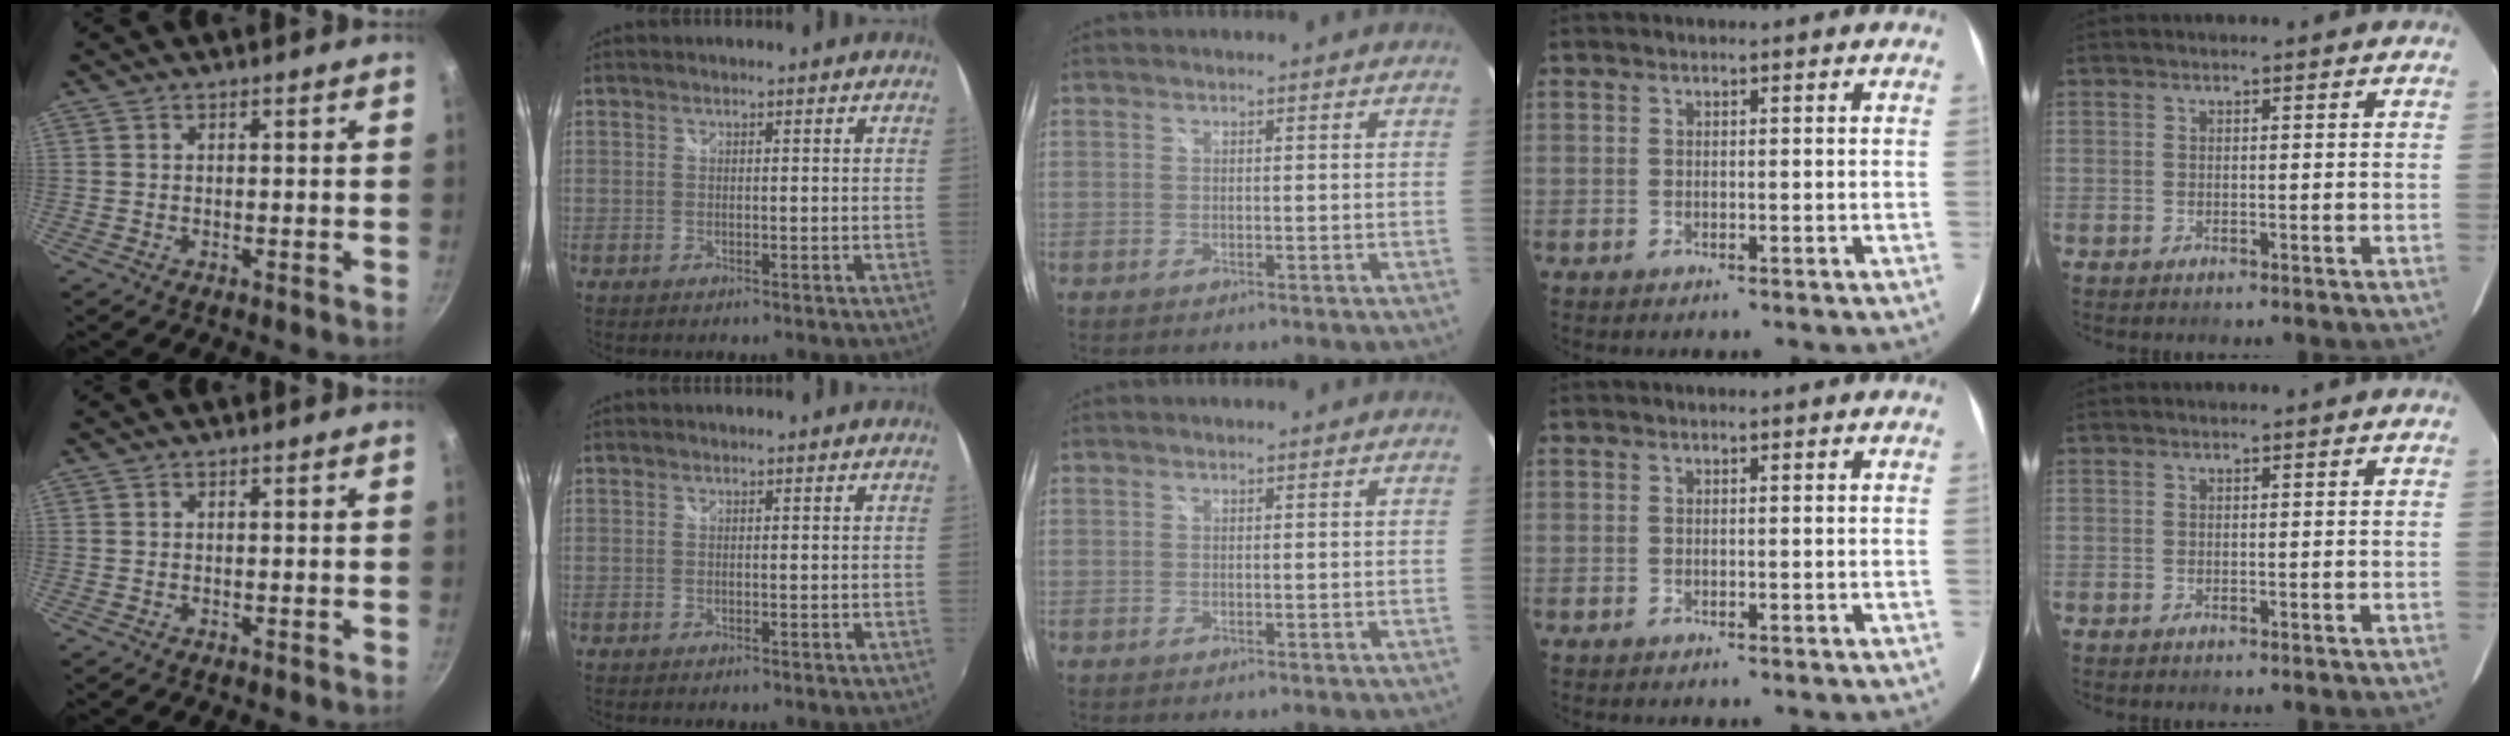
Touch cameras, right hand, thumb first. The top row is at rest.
{}